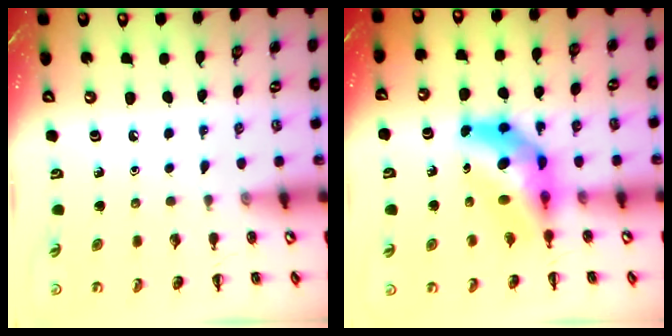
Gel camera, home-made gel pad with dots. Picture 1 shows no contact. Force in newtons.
{"total": 8.8, "press": 8.2, "slide": 3.2}